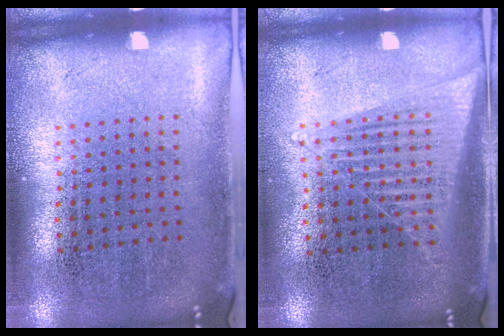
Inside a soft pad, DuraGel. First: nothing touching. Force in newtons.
{"total": 1.4, "press": 1.3, "slide": 0.6}